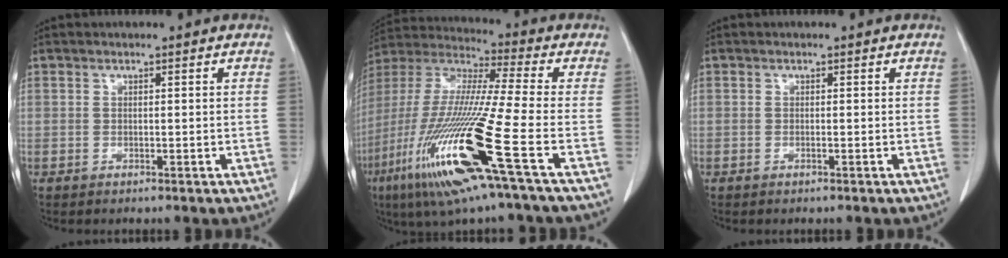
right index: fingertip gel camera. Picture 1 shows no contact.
{"total": 21.0, "force": [-8.6, -0.4, 19.1], "torque": [-0.424, -0.046, -0.176]}
{"total": 0.0}